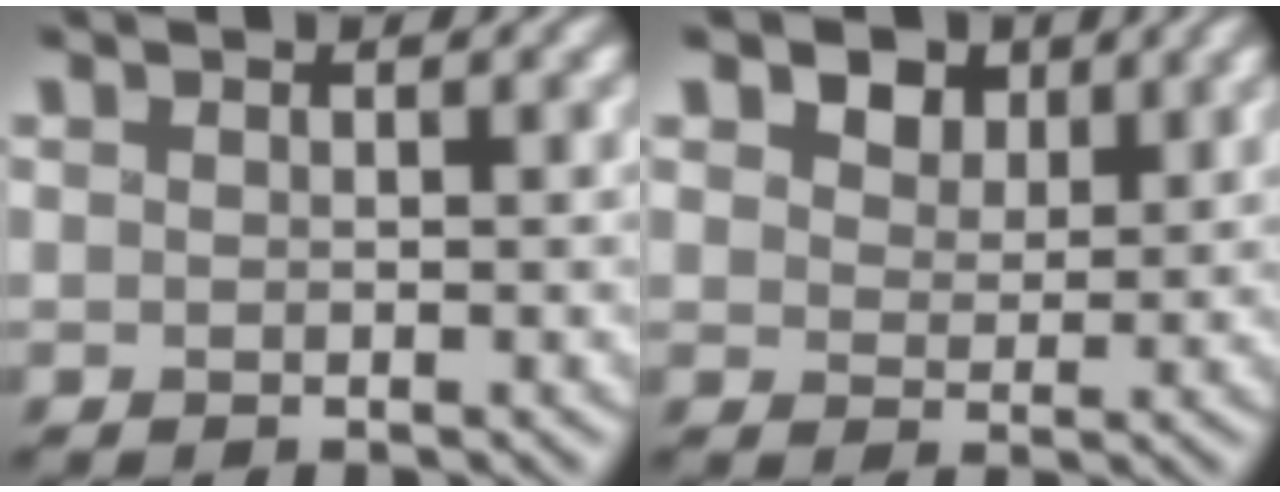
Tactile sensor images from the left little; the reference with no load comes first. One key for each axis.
{"total": 3.5, "fx": 1.9, "fy": 2.4, "fz": 1.7, "tx": -0.045, "ty": -0.010, "tz": 0.025}